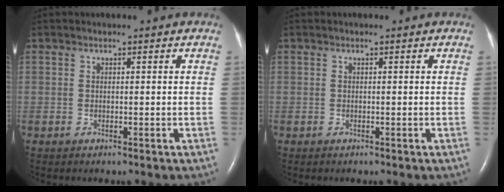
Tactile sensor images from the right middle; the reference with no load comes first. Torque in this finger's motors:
{"motor_torque": [-0.04, -0.08, -0.06, 0.00]}